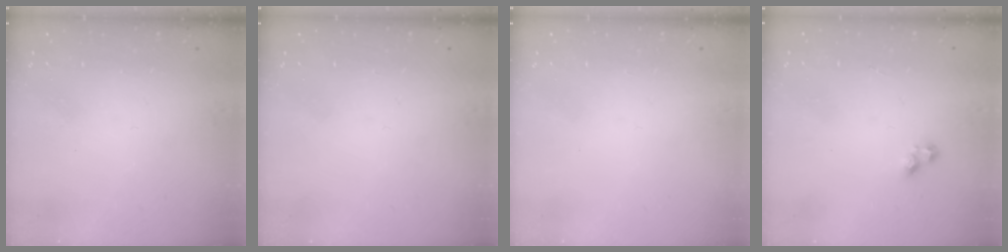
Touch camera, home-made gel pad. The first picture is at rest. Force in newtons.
{"total": 0.0}
{"total": 0.0}
{"total": 2.4, "press": 2.3, "slide": 0.6}